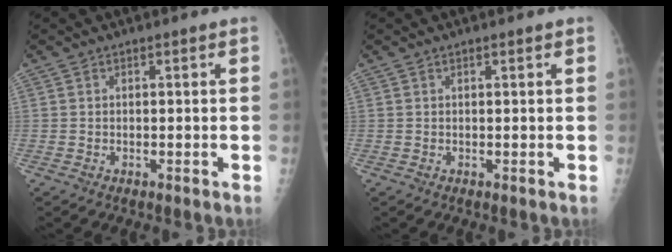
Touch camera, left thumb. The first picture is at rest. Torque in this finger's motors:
{"motor_torque": [0.02, 0.21, -0.13, -0.04, -0.02]}